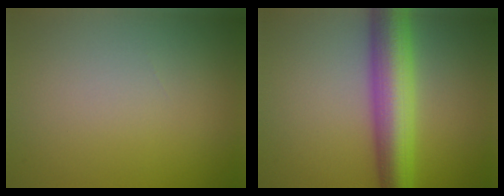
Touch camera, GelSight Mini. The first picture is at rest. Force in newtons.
{"total": 7.8, "press": 7.8, "slide": 0.1}